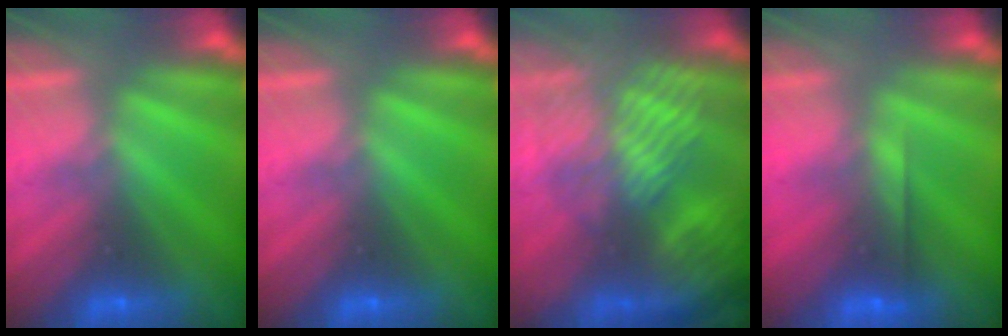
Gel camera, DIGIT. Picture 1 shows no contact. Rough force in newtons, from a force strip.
{"total": 0.0}
{"total": 8.4}
{"total": 2.6}